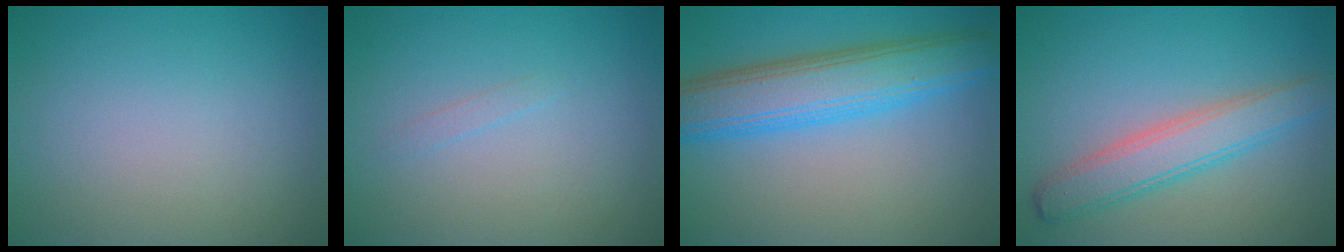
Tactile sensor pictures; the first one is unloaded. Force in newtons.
{"total": 0.6, "press": 0.6, "slide": 0.0}
{"total": 7.5, "press": 7.5, "slide": 0.2}
{"total": 4.4, "press": 4.4, "slide": 0.2}